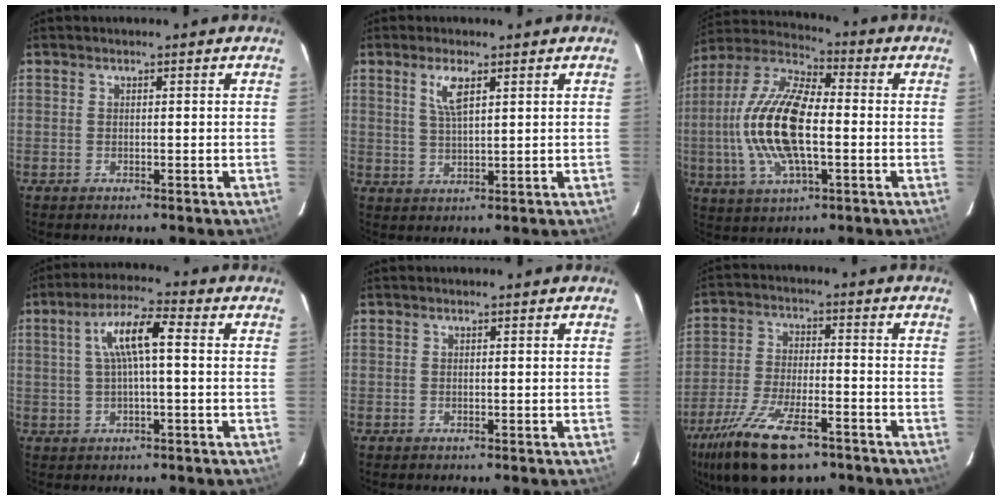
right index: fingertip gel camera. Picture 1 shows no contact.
{"total": 4.3, "force": [2.1, 1.2, 3.6], "torque": [-0.070, 0.001, 0.043]}
{"total": 18.1, "force": [-1.7, 7.6, 16.3], "torque": [-0.336, 0.006, -0.039]}
{"total": 7.7, "force": [1.0, 1.4, 7.5], "torque": [-0.138, 0.015, 0.022]}
{"total": 0.0}
{"total": 16.8, "force": [-11.1, 6.3, 10.9], "torque": [-0.236, -0.038, -0.196]}